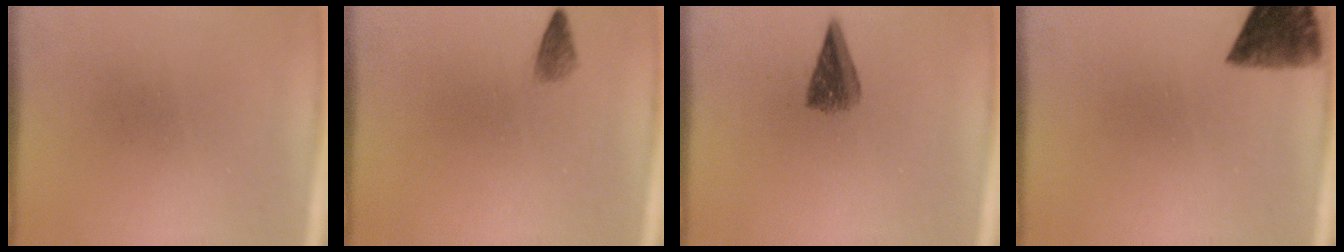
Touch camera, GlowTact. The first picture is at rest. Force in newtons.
{"total": 1.5}
{"total": 4.5}
{"total": 8.4}